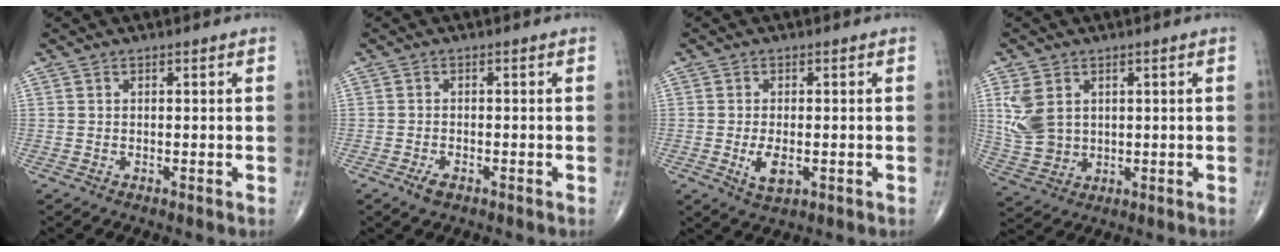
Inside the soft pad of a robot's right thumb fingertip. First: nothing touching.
{"total": 2.2, "force": [-1.3, 0.9, 1.4], "torque": [-0.030, 0.002, -0.023]}
{"total": 4.4, "force": [-1.0, 2.1, 3.7], "torque": [-0.065, -0.007, -0.015]}
{"total": 8.0, "force": [2.2, 6.0, 4.8], "torque": [-0.092, -0.007, 0.059]}